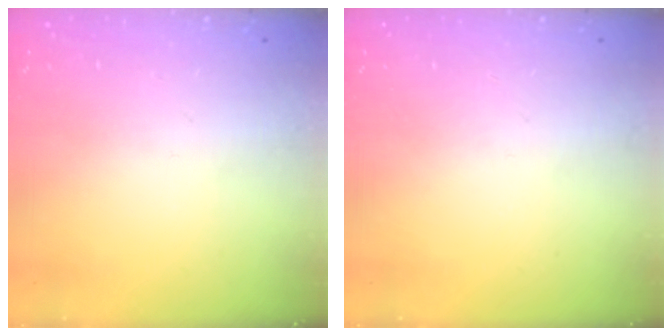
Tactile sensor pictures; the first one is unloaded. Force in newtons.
{"total": 0.0}